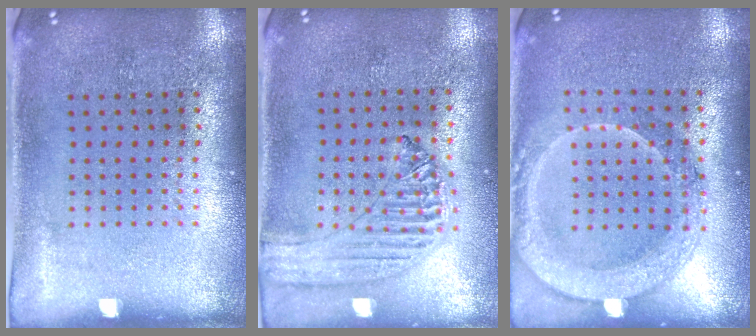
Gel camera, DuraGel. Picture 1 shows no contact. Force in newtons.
{"total": 1.3, "press": 1.3, "slide": 0.1}
{"total": 2.1, "press": 1.9, "slide": 0.8}